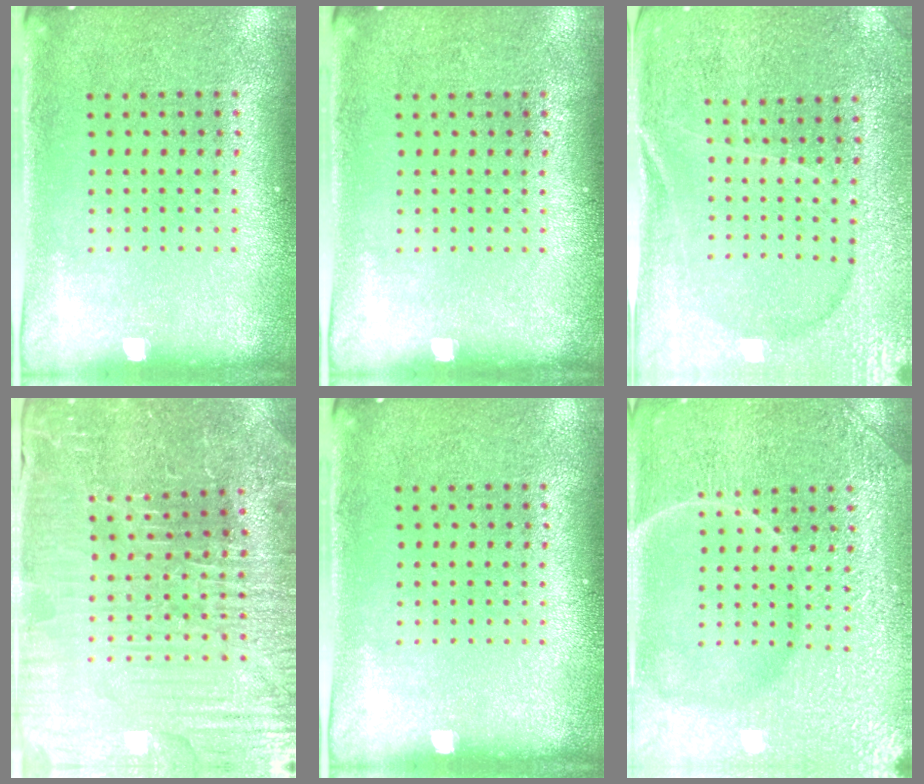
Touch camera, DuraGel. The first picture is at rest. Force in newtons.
{"total": 0.0}
{"total": 1.8, "press": 1.8, "slide": 0.2}
{"total": 4.4, "press": 4.4, "slide": 0.7}
{"total": 0.0}
{"total": 7.4, "press": 7.4, "slide": 1.0}